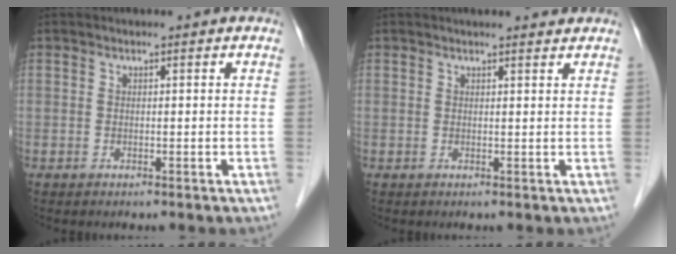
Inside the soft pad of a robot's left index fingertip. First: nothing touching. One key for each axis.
{"total": 3.2, "fx": 2.9, "fy": 0.4, "fz": 1.1, "tx": -0.017, "ty": 0.005, "tz": 0.034}